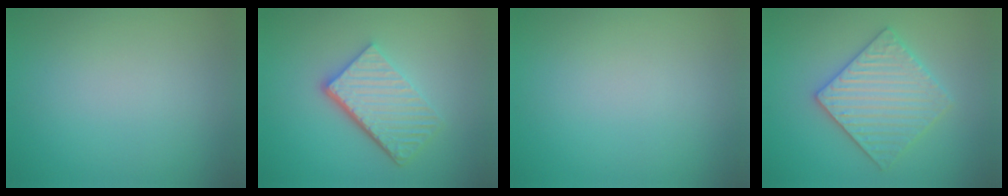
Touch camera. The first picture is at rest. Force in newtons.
{"total": 5.5, "press": 3.9, "slide": 3.9}
{"total": 0.0}
{"total": 4.3, "press": 4.1, "slide": 1.0}